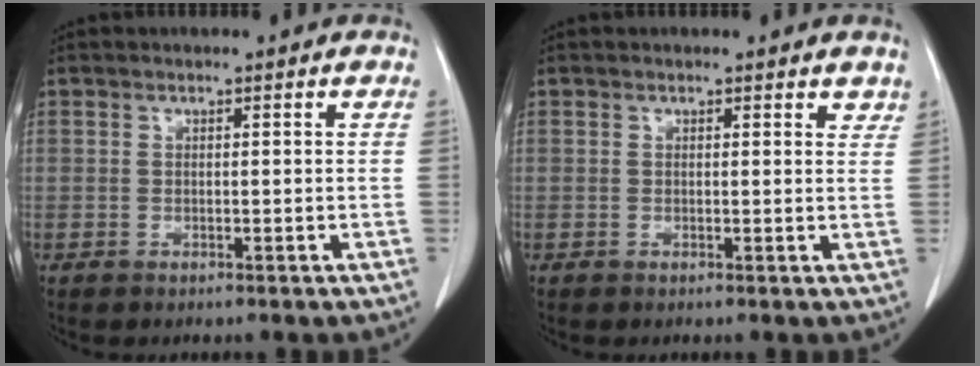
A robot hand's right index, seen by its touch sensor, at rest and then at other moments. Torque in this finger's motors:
{"motor_torque": [0.02, 0.00, 0.00, 0.00]}